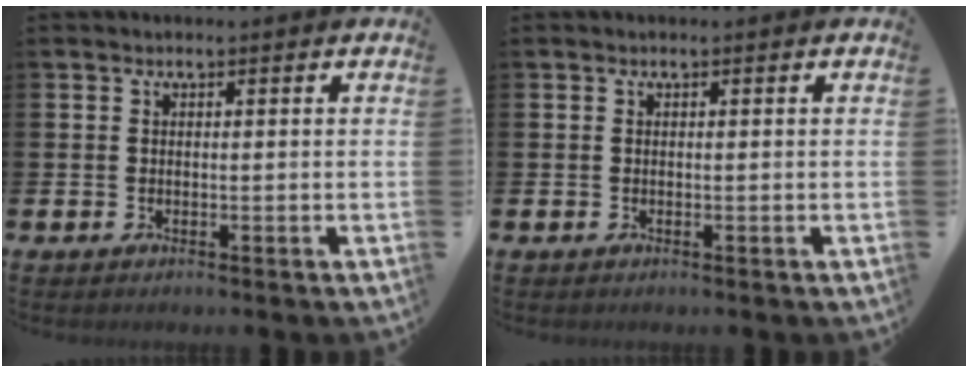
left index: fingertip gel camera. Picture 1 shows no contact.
{"total": 0.0}